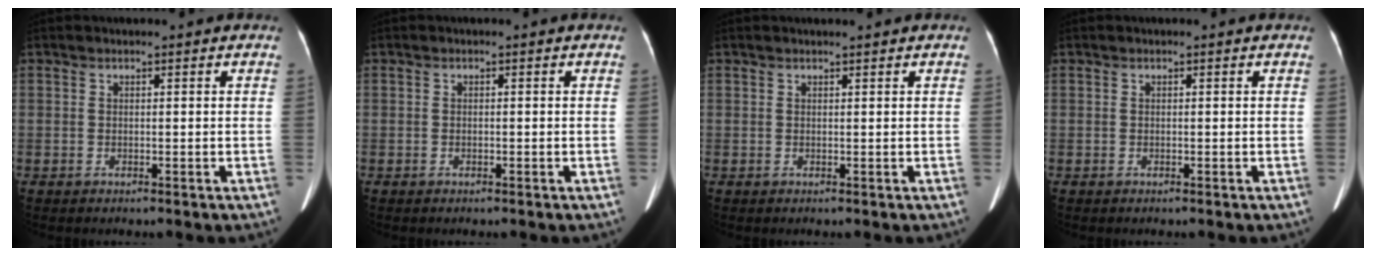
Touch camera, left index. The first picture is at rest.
{"total": 0.0}
{"total": 0.9, "force": [0.8, -0.1, 0.3], "torque": [-0.007, 0.002, 0.016]}
{"total": 0.0}